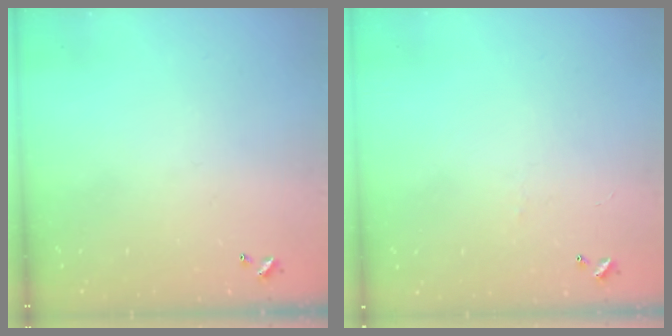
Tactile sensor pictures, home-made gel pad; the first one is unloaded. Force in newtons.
{"total": 2.7, "press": 2.6, "slide": 0.5}